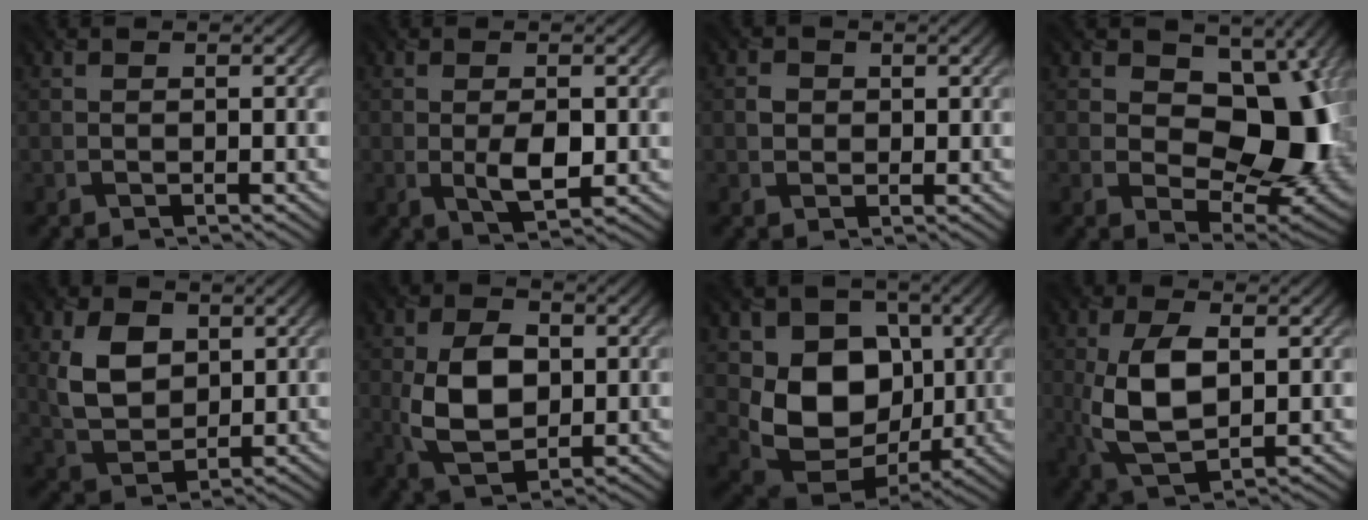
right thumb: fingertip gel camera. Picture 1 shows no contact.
{"total": 4.0, "force": [-0.4, 1.8, 3.6], "torque": [-0.067, -0.007, -0.003]}
{"total": 1.6, "force": [0.3, 1.5, 0.5], "torque": [-0.011, -0.002, 0.002]}
{"total": 15.1, "force": [1.9, 10.0, 11.1], "torque": [-0.143, -0.004, 0.032]}
{"total": 7.6, "force": [2.3, 5.3, 5.0], "torque": [-0.117, -0.003, 0.047]}
{"total": 8.6, "force": [0.0, 5.7, 6.5], "torque": [-0.140, -0.004, -0.005]}
{"total": 11.9, "force": [0.8, 9.3, 7.3], "torque": [-0.144, -0.025, 0.015]}
{"total": 8.8, "force": [0.5, 4.8, 7.4], "torque": [-0.169, -0.001, 0.011]}